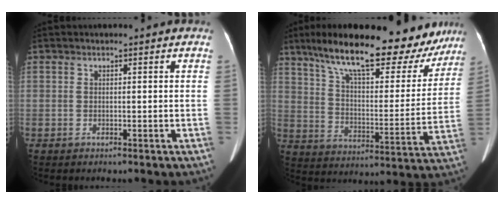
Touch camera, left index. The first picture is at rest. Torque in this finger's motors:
{"motor_torque": [1.10, -1.04, 0.34, 0.21]}